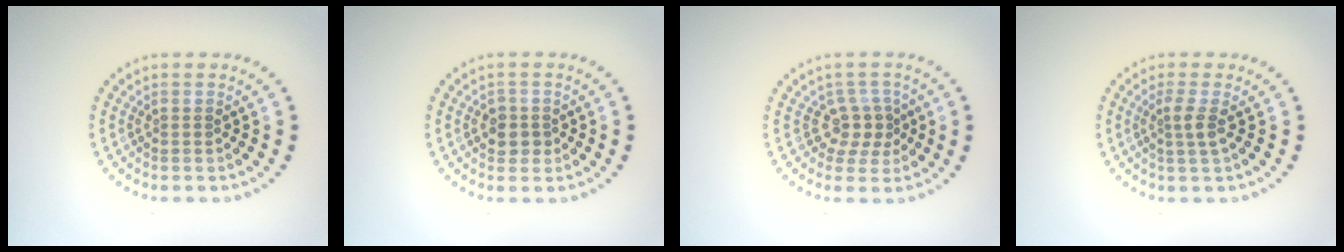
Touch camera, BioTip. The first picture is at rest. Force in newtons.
{"total": 1.8, "press": 1.7, "slide": 0.5}
{"total": 2.5, "press": 1.9, "slide": 1.6}
{"total": 1.8, "press": 1.3, "slide": 1.2}